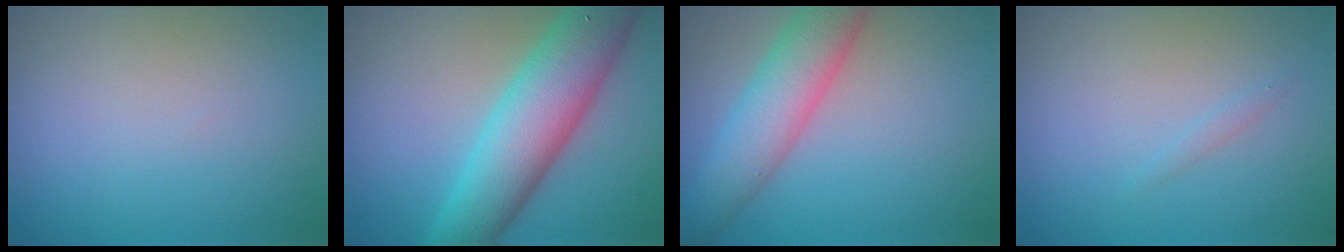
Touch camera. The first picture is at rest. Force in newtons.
{"total": 8.8, "press": 8.8, "slide": 0.2}
{"total": 5.9, "press": 5.9, "slide": 0.2}
{"total": 1.1, "press": 1.1, "slide": 0.2}